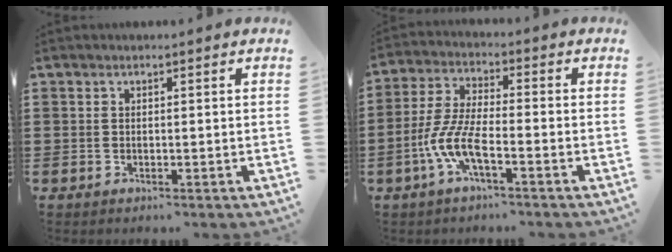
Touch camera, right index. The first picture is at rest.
{"total": 7.6, "force": [-3.6, 1.8, 6.4], "torque": [-0.162, -0.018, -0.075]}